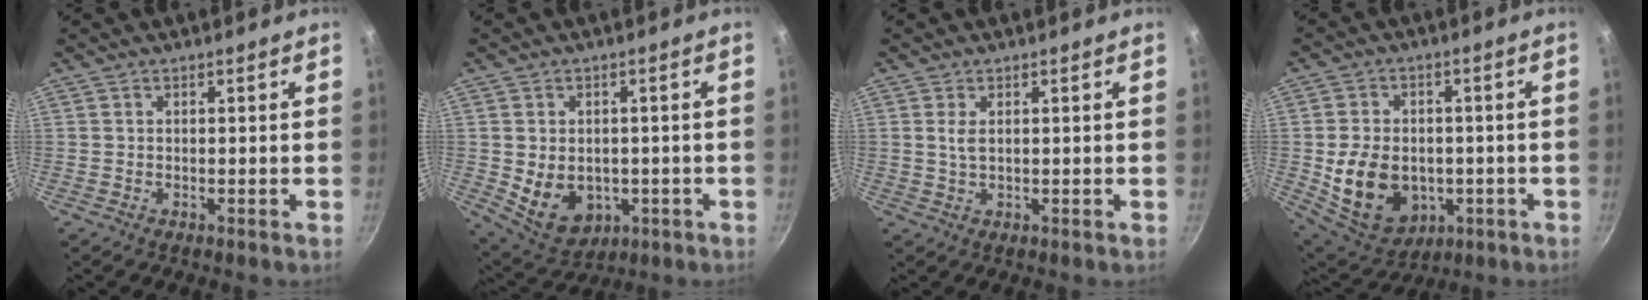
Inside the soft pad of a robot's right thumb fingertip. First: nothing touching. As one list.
[{"total": 9.9, "force": [-1.5, 7.5, 6.4], "torque": [-0.080, -0.009, 0.001]}, {"total": 2.3, "force": [0.7, 1.1, 1.9], "torque": [-0.036, -0.005, 0.014]}, {"total": 15.3, "force": [-2.6, 11.4, 10.0], "torque": [-0.157, 0.004, -0.021]}]